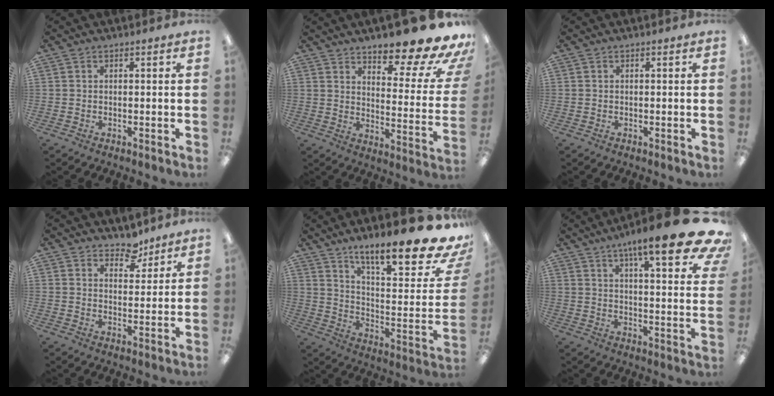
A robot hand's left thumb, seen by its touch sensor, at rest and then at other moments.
{"total": 15.0, "force": [12.4, 3.4, 7.8], "torque": [-0.101, -0.106, 0.202]}
{"total": 0.0}
{"total": 6.1, "force": [5.0, 3.0, 1.7], "torque": [-0.008, -0.034, 0.086]}
{"total": 20.9, "force": [15.3, 4.3, 13.5], "torque": [-0.187, -0.118, 0.243]}
{"total": 16.6, "force": [10.6, 3.1, 12.4], "torque": [-0.176, -0.067, 0.161]}